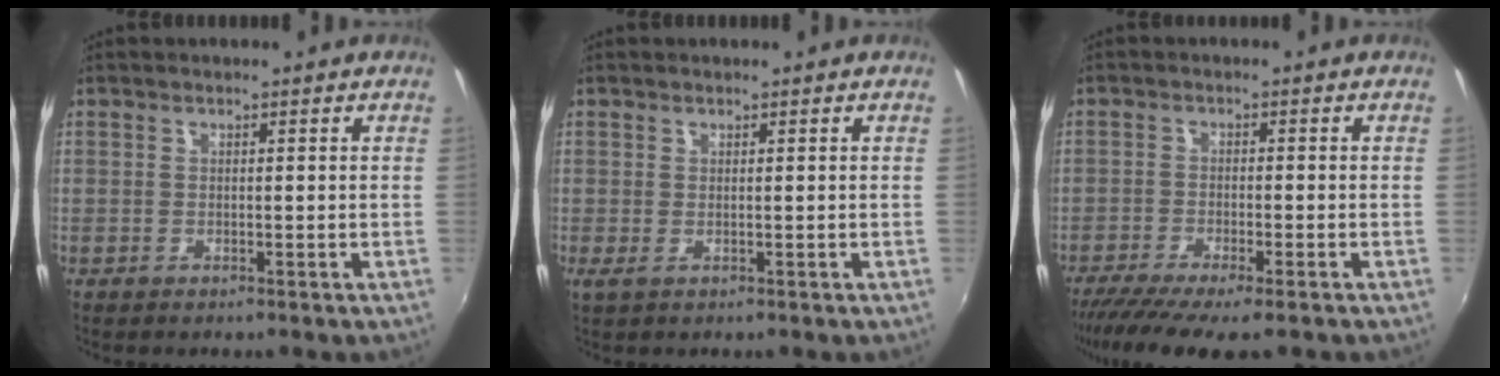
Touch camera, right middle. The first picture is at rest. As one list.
[{"total": 1.1, "force": [0.3, 0.0, 1.1], "torque": [-0.021, -0.002, 0.003]}, {"total": 9.8, "force": [-7.7, 1.3, 5.9], "torque": [-0.133, -0.043, -0.130]}]